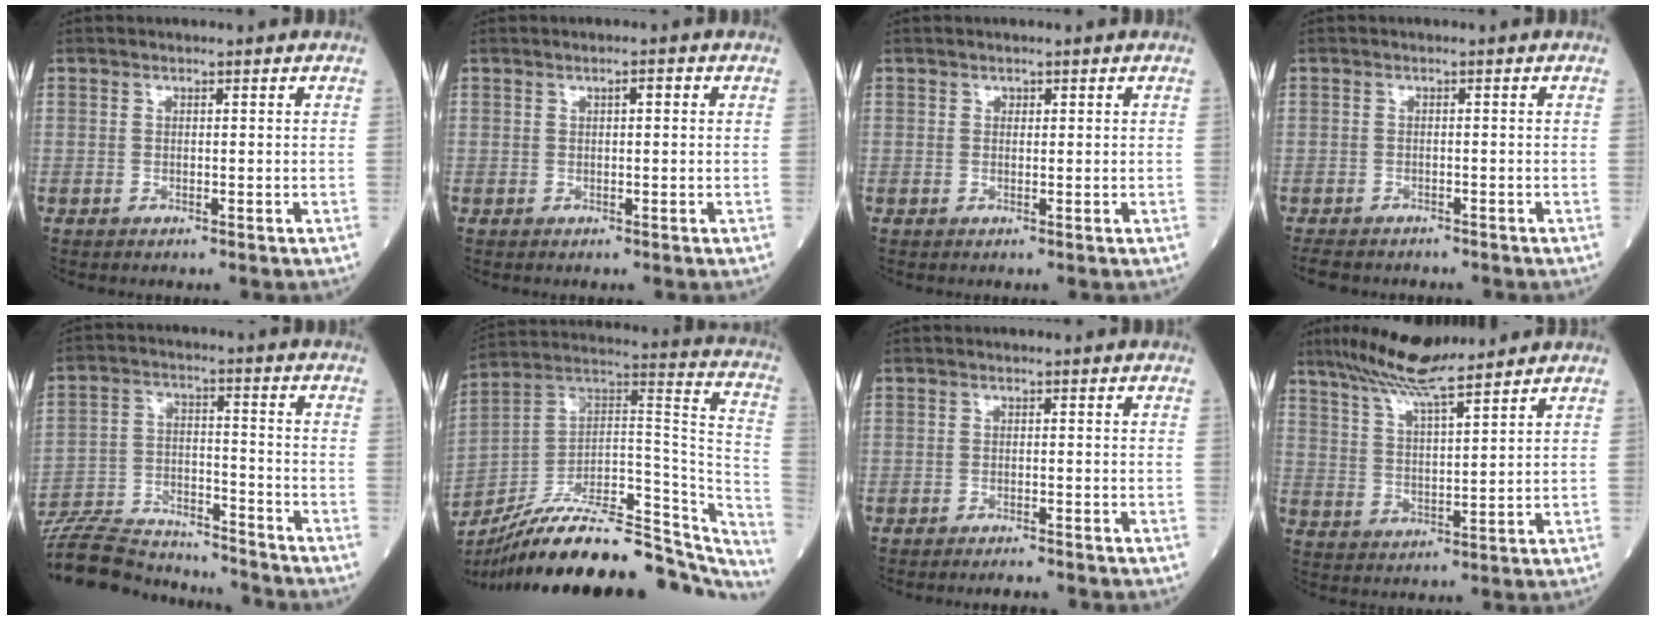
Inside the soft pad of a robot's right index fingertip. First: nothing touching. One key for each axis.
{"total": 1.4, "fx": 0.5, "fy": 0.4, "fz": 1.3, "tx": -0.020, "ty": 0.004, "tz": 0.006}
{"total": 0.7, "fx": 0.3, "fy": 0.5, "fz": 0.3, "tx": -0.005, "ty": 0.002, "tz": 0.003}
{"total": 5.6, "fx": -4.7, "fy": 2.4, "fz": 1.9, "tx": -0.038, "ty": -0.008, "tz": -0.066}
{"total": 20.6, "fx": -19.5, "fy": 3.5, "fz": 5.8, "tx": -0.148, "ty": 0.000, "tz": -0.311}
{"total": 33.6, "fx": -27.6, "fy": 8.9, "fz": 17.0, "tx": -0.243, "ty": 0.009, "tz": -0.402}
{"total": 3.0, "fx": -2.8, "fy": 0.3, "fz": 1.0, "tx": -0.018, "ty": -0.008, "tz": -0.040}
{"total": 9.9, "fx": 8.4, "fy": 0.4, "fz": 5.3, "tx": -0.105, "ty": 0.010, "tz": 0.153}